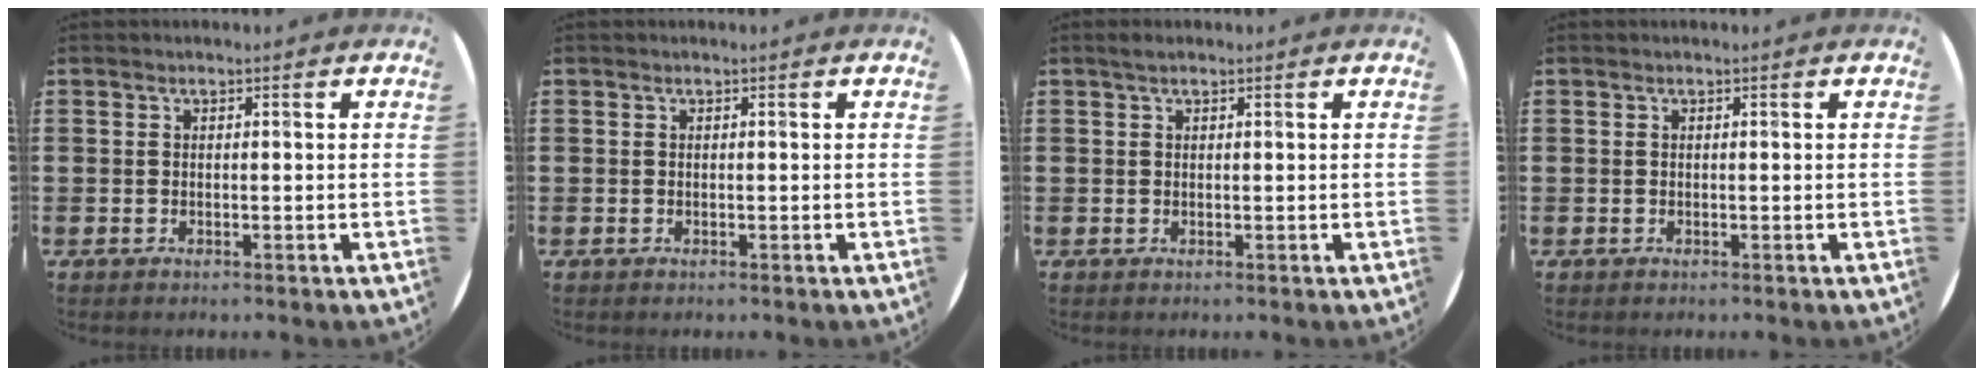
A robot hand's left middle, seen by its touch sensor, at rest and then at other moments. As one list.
[{"total": 0.0}, {"total": 0.8, "force": [0.6, 0.4, 0.4], "torque": [-0.001, 0.002, 0.008]}, {"total": 0.0}]